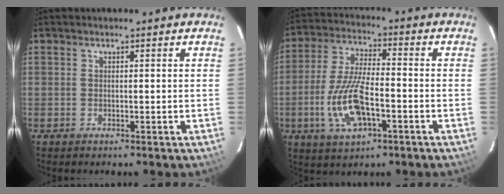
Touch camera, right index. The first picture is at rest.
{"total": 12.7, "force": [-4.2, 4.5, 11.1], "torque": [-0.234, -0.004, -0.076]}